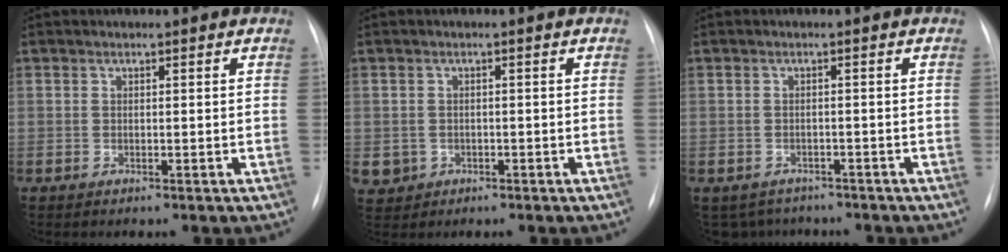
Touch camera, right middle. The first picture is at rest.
{"total": 3.3, "force": [-1.0, 3.1, 0.5], "torque": [-0.009, 0.003, -0.010]}
{"total": 4.9, "force": [-4.1, 2.6, 0.1], "torque": [0.000, 0.003, -0.054]}